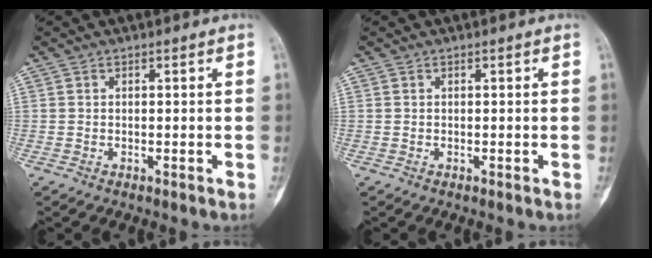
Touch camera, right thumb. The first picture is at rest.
{"total": 0.0}